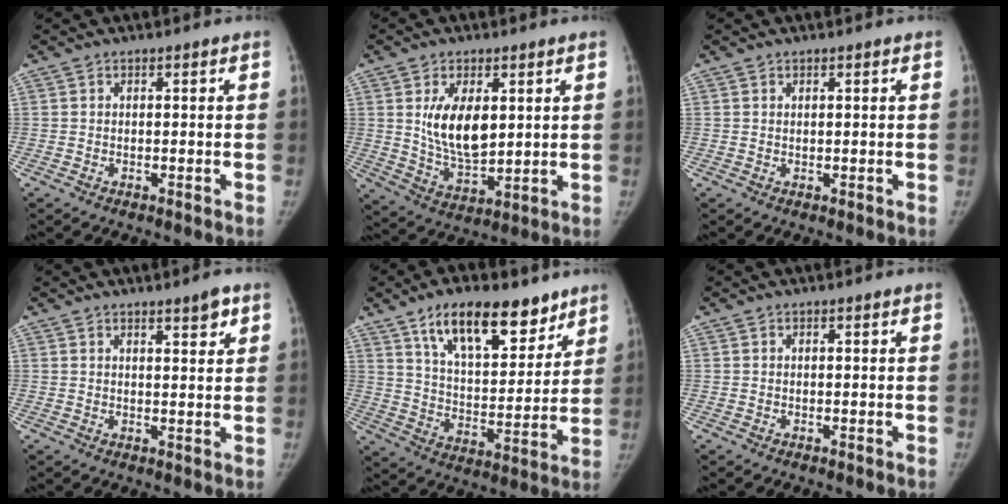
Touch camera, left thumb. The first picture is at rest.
{"total": 11.3, "force": [2.8, 6.2, 9.1], "torque": [-0.138, -0.026, 0.065]}
{"total": 0.6, "force": [0.5, 0.2, 0.3], "torque": [-0.005, -0.004, 0.009]}
{"total": 3.3, "force": [2.2, 0.7, 2.4], "torque": [-0.028, -0.015, 0.032]}
{"total": 18.4, "force": [11.8, 8.2, 11.6], "torque": [-0.137, -0.057, 0.200]}
{"total": 0.0}